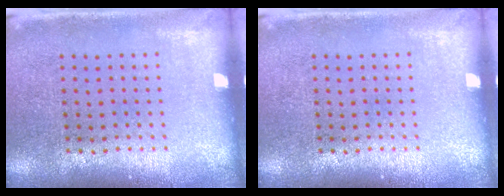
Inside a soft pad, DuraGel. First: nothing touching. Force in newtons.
{"total": 0.0}